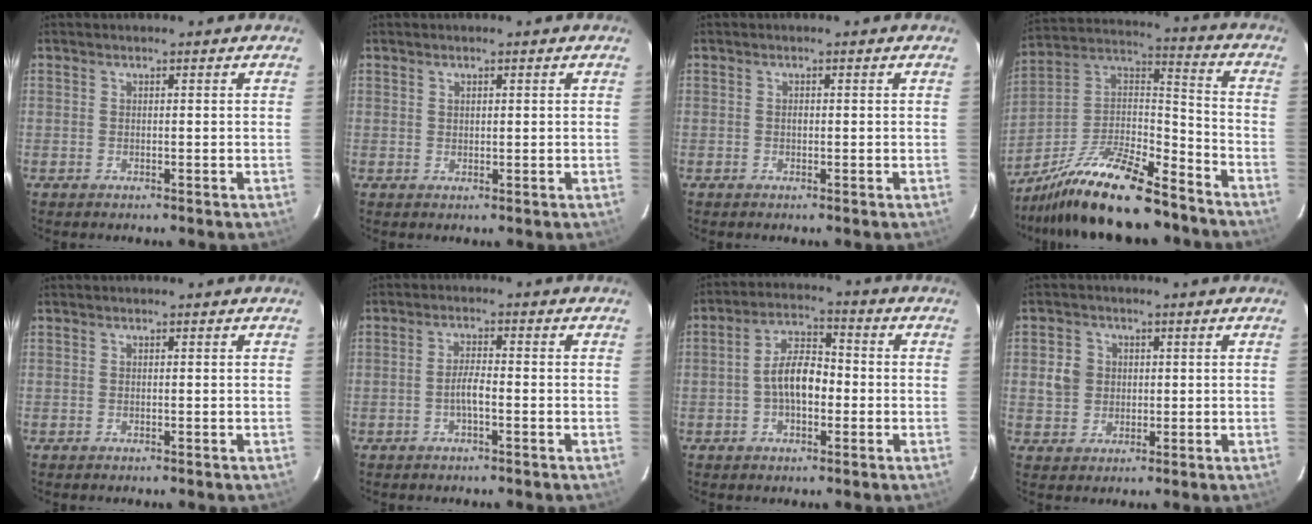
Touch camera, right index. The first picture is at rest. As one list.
[{"total": 0.9, "force": [0.5, 0.6, 0.4], "torque": [-0.004, 0.003, 0.010]}, {"total": 0.6, "force": [-0.1, 0.4, 0.3], "torque": [-0.005, 0.003, -0.002]}, {"total": 22.5, "force": [-17.3, 6.2, 13.0], "torque": [-0.255, -0.004, -0.286]}, {"total": 0.0}, {"total": 2.8, "force": [-1.2, 0.6, 2.5], "torque": [-0.050, 0.002, -0.021]}, {"total": 7.7, "force": [-1.4, 4.0, 6.4], "torque": [-0.122, 0.019, -0.022]}, {"total": 4.8, "force": [0.4, 4.6, 1.5], "torque": [-0.029, 0.018, 0.010]}]